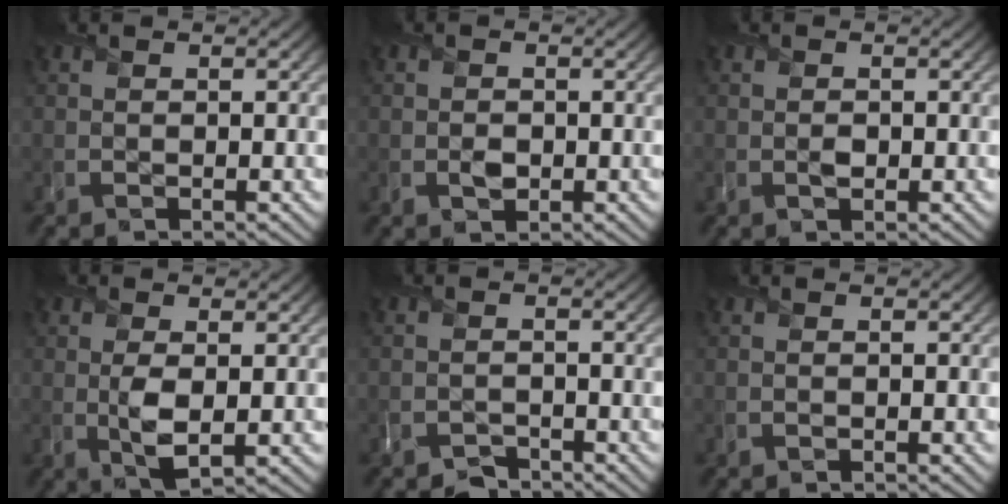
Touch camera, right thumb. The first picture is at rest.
{"total": 1.3, "force": [-0.2, 1.1, 0.5], "torque": [-0.009, -0.007, -0.006]}
{"total": 0.6, "force": [0.1, 0.5, 0.4], "torque": [-0.003, -0.003, -0.001]}
{"total": 3.3, "force": [0.4, 1.5, 2.9], "torque": [-0.065, -0.005, 0.011]}
{"total": 1.8, "force": [-1.6, 0.7, 0.1], "torque": [0.001, 0.001, -0.035]}
{"total": 0.0}